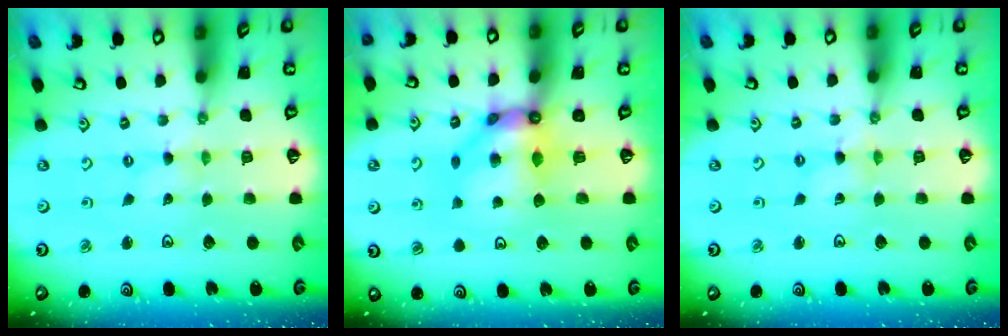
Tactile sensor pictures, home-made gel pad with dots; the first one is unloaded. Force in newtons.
{"total": 11.0, "press": 10.9, "slide": 1.6}
{"total": 1.6, "press": 1.6, "slide": 0.3}